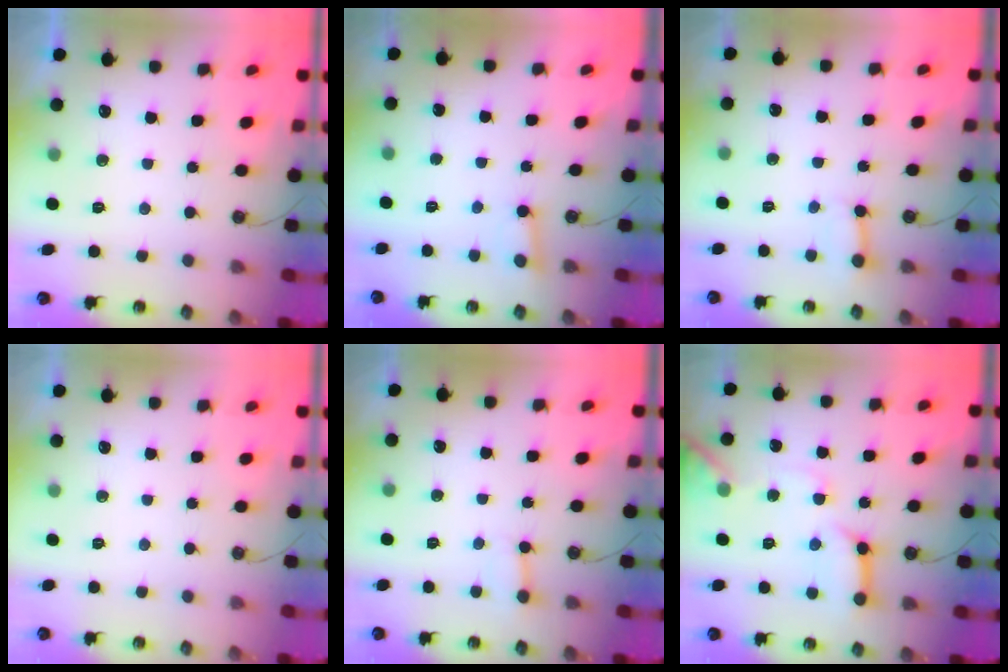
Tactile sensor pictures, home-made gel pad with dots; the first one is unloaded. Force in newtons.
{"total": 2.4, "press": 2.3, "slide": 0.6}
{"total": 4.9, "press": 4.9, "slide": 0.5}
{"total": 0.0}
{"total": 3.8, "press": 3.7, "slide": 0.4}
{"total": 13.0, "press": 12.9, "slide": 1.7}